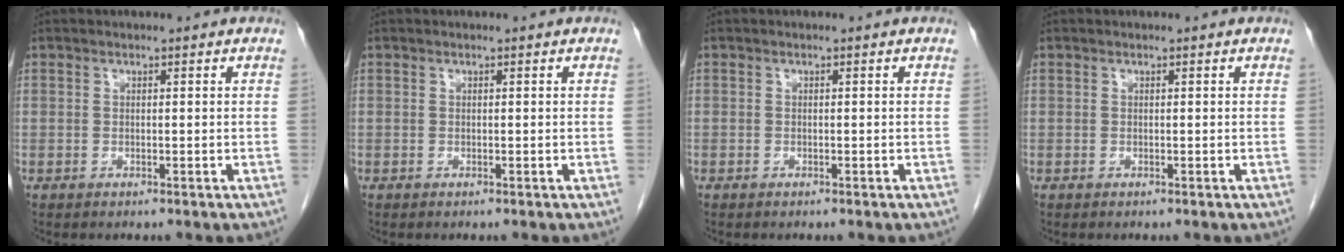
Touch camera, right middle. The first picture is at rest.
{"total": 0.0}
{"total": 0.0}
{"total": 0.0}